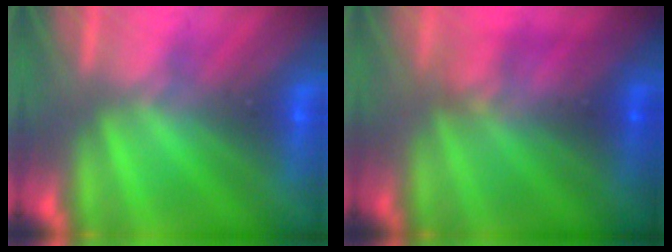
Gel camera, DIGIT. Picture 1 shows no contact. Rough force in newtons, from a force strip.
{"total": 2.9}